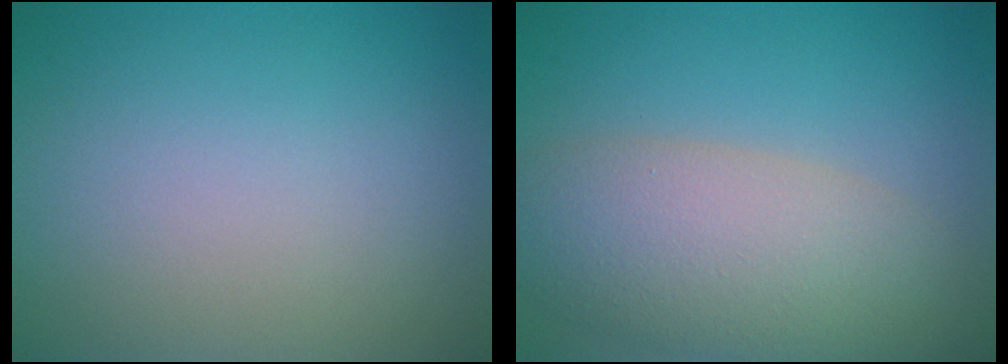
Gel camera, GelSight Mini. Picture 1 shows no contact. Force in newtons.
{"total": 7.4, "press": 7.4, "slide": 0.7}